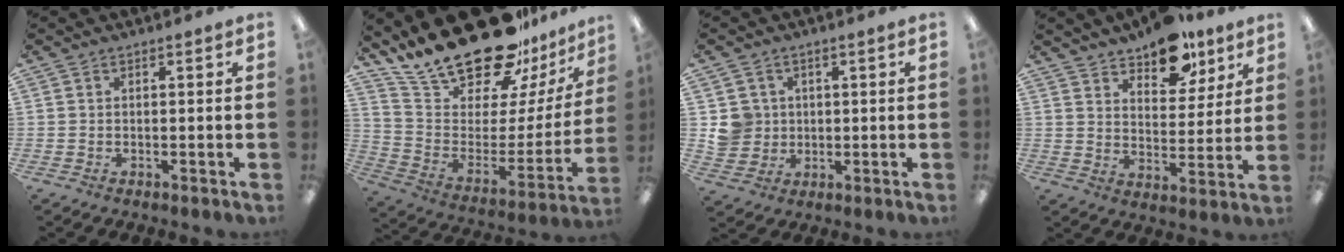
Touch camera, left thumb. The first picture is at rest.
{"total": 25.1, "force": [21.5, 8.4, 10.0], "torque": [-0.173, -0.158, 0.388]}
{"total": 6.0, "force": [1.3, 5.8, 0.8], "torque": [-0.009, 0.004, 0.027]}
{"total": 12.6, "force": [9.8, 6.2, 4.8], "torque": [-0.058, -0.062, 0.176]}